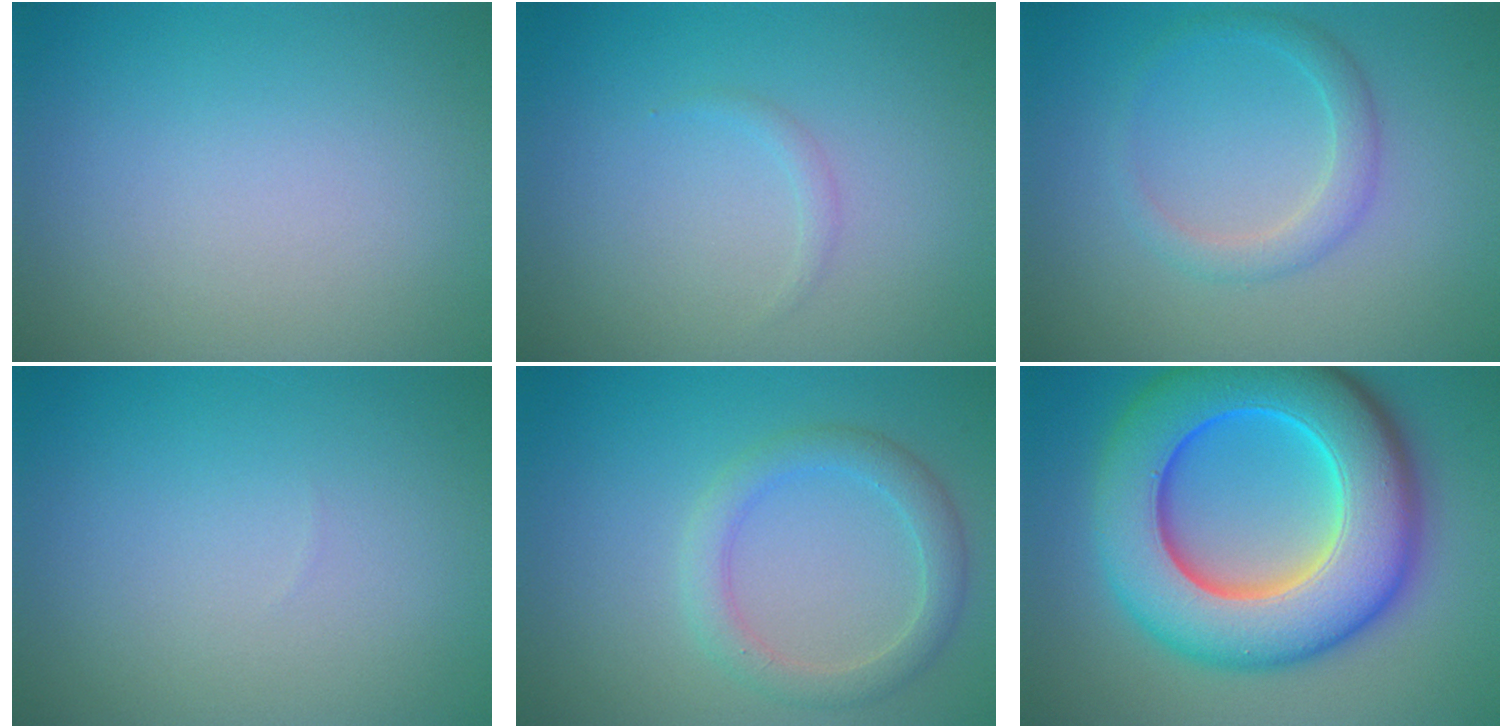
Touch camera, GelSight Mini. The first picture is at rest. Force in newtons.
{"total": 0.7, "press": 0.7, "slide": 0.1}
{"total": 2.1, "press": 2.1, "slide": 0.1}
{"total": 0.0}
{"total": 3.0, "press": 3.0, "slide": 0.1}
{"total": 13.6, "press": 13.6, "slide": 0.0}